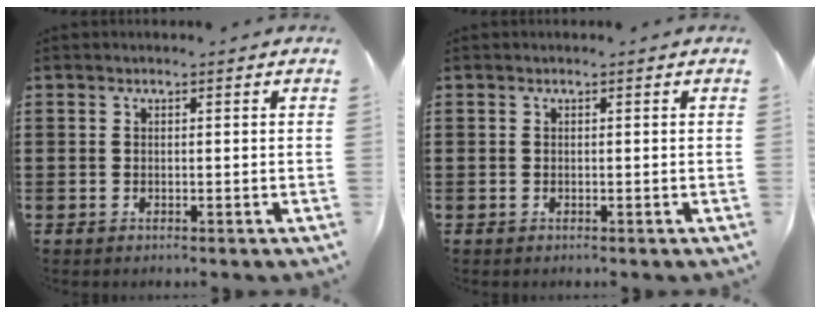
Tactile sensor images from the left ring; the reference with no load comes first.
{"total": 0.0}